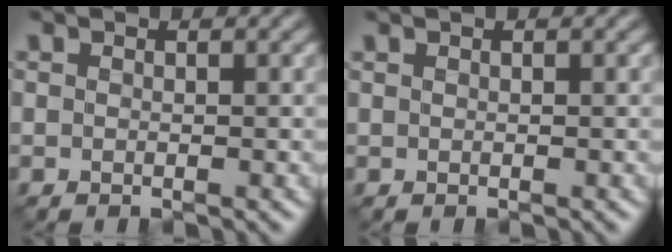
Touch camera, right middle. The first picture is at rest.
{"total": 0.0}